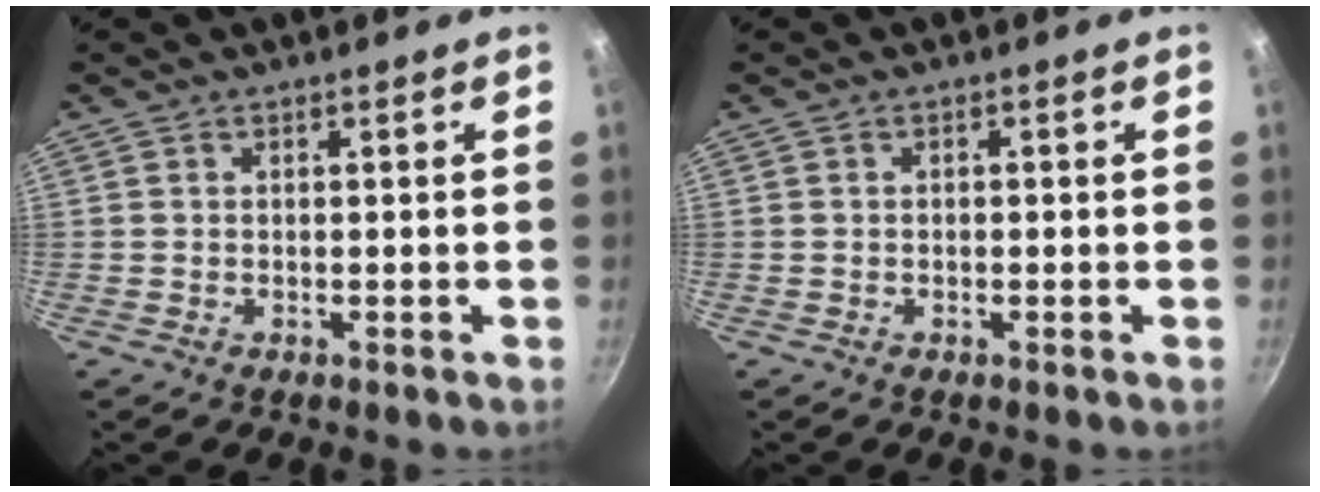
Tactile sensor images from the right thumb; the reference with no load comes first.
{"total": 0.5, "force": [-0.1, 0.4, 0.4], "torque": [-0.005, 0.001, -0.001]}